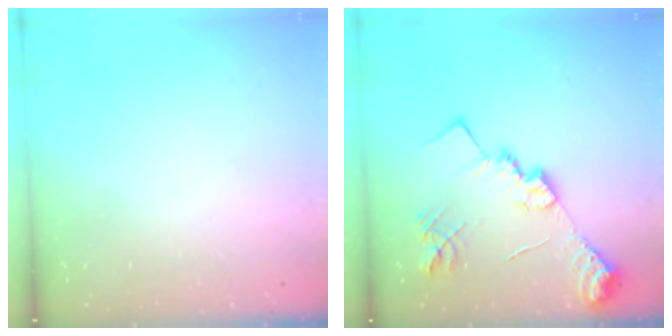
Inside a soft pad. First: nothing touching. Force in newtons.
{"total": 16.1, "press": 16.1, "slide": 1.0}